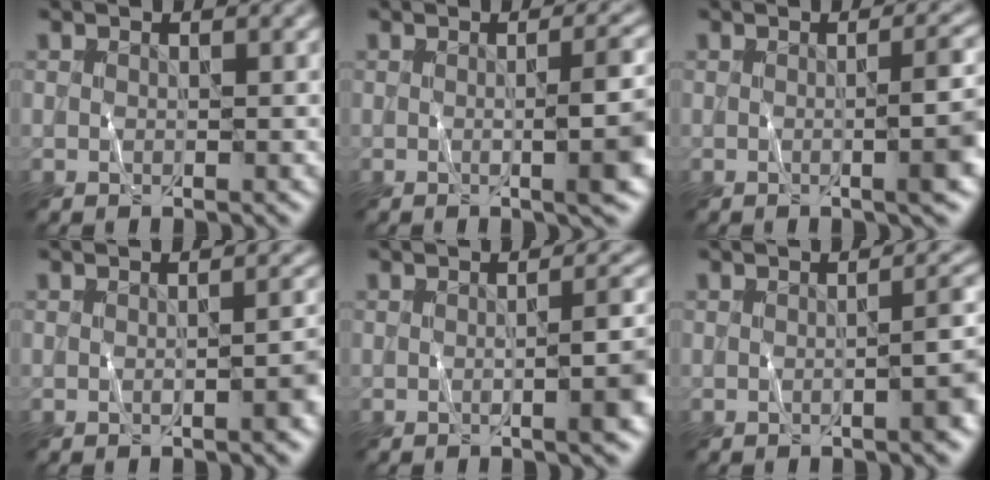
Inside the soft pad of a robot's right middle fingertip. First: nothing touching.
{"total": 5.3, "force": [-0.3, 1.2, 5.2], "torque": [-0.060, 0.005, -0.004]}
{"total": 4.8, "force": [-0.3, 1.1, 4.7], "torque": [-0.051, 0.007, -0.006]}
{"total": 2.2, "force": [-0.5, 0.6, 2.1], "torque": [-0.025, 0.005, -0.007]}
{"total": 4.0, "force": [-0.5, 0.8, 3.9], "torque": [-0.045, 0.007, -0.009]}
{"total": 3.6, "force": [-0.6, 0.9, 3.4], "torque": [-0.035, 0.010, -0.011]}